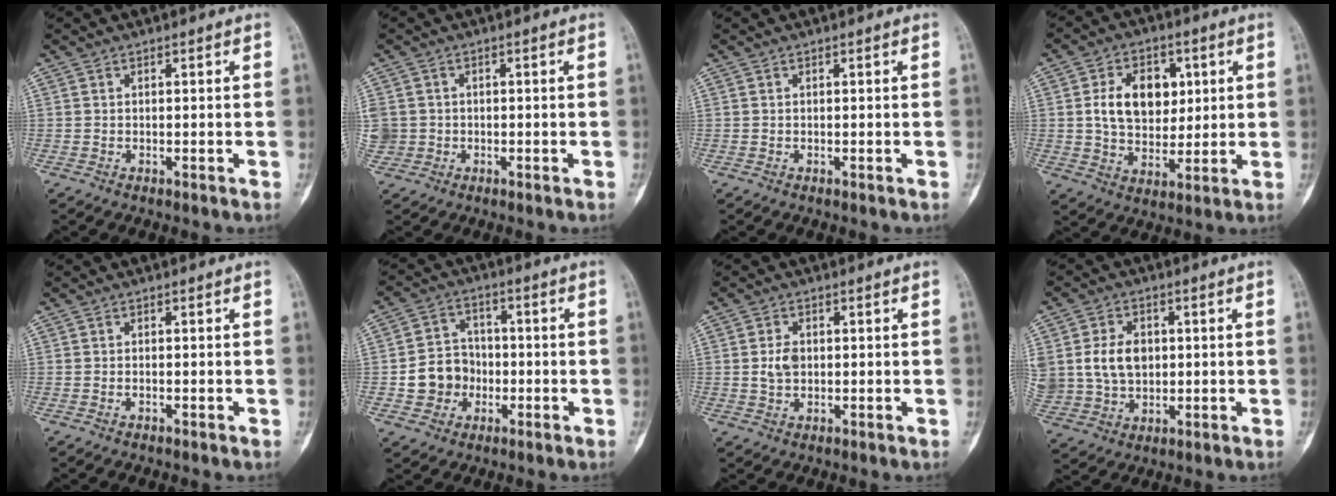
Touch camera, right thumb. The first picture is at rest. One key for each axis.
{"total": 4.6, "fx": -0.1, "fy": 4.4, "fz": 1.1, "tx": -0.015, "ty": 0.017, "tz": 0.004}
{"total": 0.0}
{"total": 12.2, "fx": 2.6, "fy": 8.6, "fz": 8.3, "tx": -0.101, "ty": -0.006, "tz": 0.049}
{"total": 0.5, "fx": -0.3, "fy": 0.3, "fz": 0.4, "tx": -0.010, "ty": 0.004, "tz": -0.004}
{"total": 8.5, "fx": -1.9, "fy": 7.6, "fz": 3.1, "tx": -0.022, "ty": 0.023, "tz": -0.035}
{"total": 3.4, "fx": 0.2, "fy": 2.4, "fz": 2.5, "tx": -0.038, "ty": 0.004, "tz": 0.002}
{"total": 11.7, "fx": 1.5, "fy": 9.0, "fz": 7.3, "tx": -0.130, "ty": 0.002, "tz": 0.041}